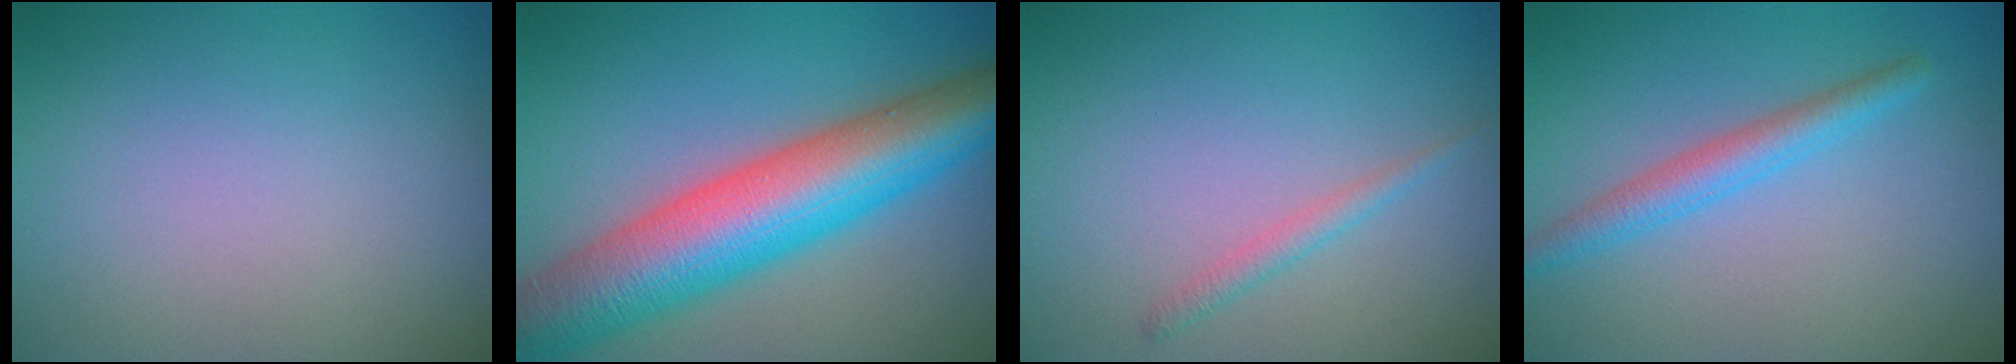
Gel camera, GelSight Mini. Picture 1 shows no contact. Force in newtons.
{"total": 11.9, "press": 11.9, "slide": 0.1}
{"total": 1.2, "press": 1.2, "slide": 0.0}
{"total": 2.7, "press": 2.7, "slide": 0.1}